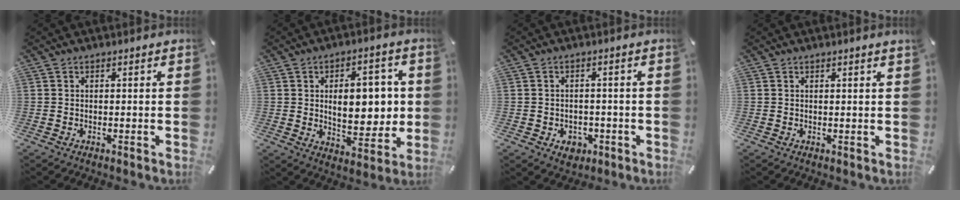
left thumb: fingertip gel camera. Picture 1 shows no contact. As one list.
[{"total": 13.4, "force": [1.6, 7.7, 10.9], "torque": [-0.145, 0.003, 0.026]}, {"total": 4.3, "force": [-1.6, 3.4, 2.0], "torque": [-0.024, 0.005, -0.029]}, {"total": 0.8, "force": [0.5, -0.1, 0.6], "torque": [-0.009, -0.002, 0.009]}]